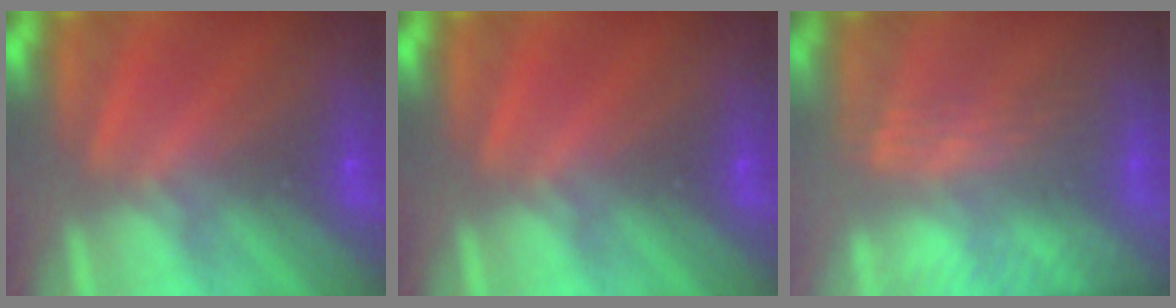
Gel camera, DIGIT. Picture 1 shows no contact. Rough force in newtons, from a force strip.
{"total": 0.0}
{"total": 2.7}